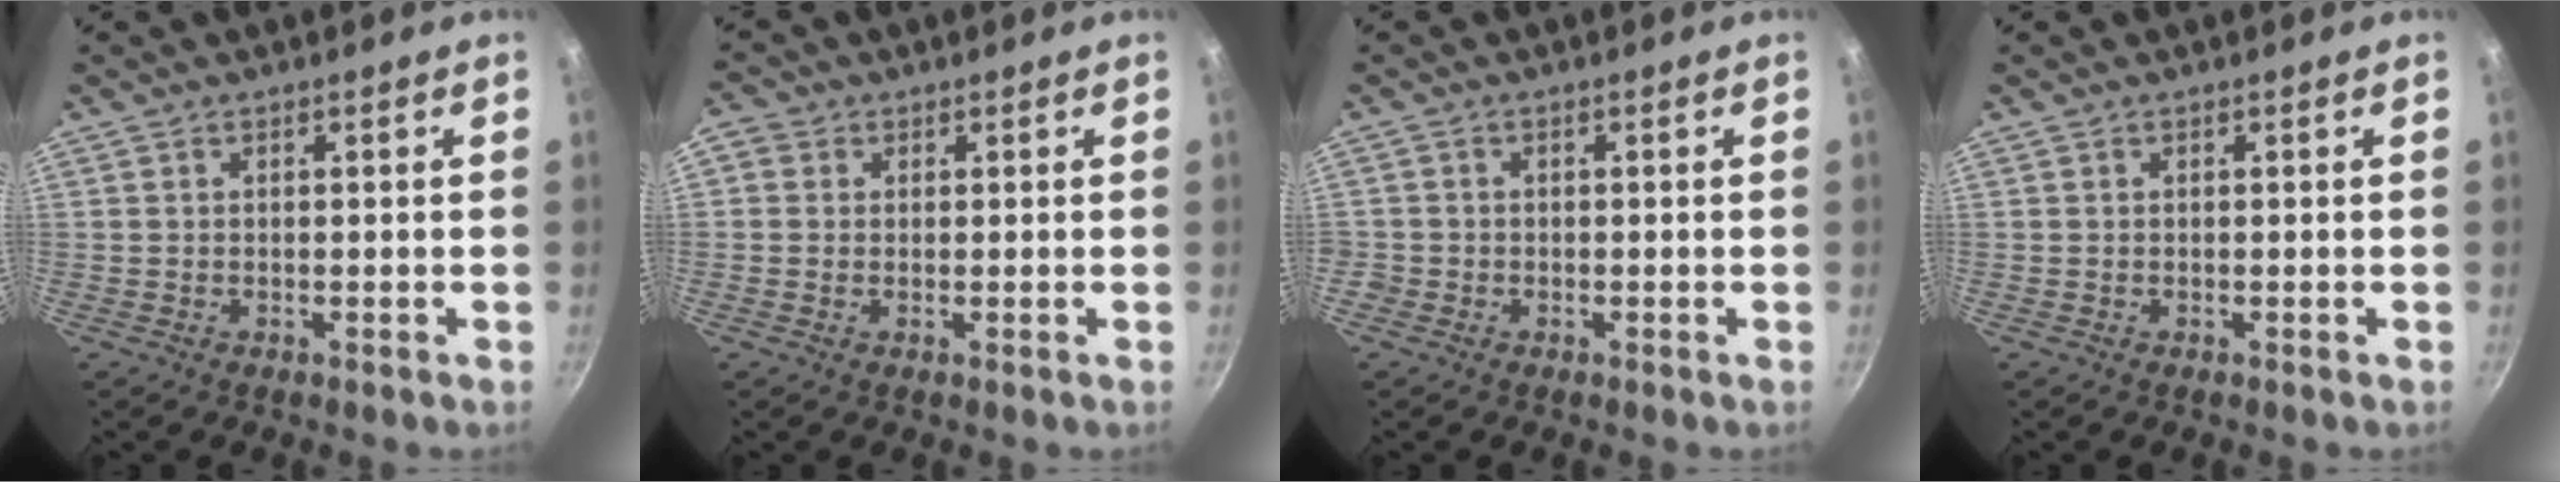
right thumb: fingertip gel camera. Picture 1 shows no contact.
{"total": 2.5, "force": [0.4, 2.3, 0.8], "torque": [-0.004, 0.002, -0.003]}
{"total": 1.1, "force": [-0.6, 0.9, 0.1], "torque": [-0.004, 0.002, -0.014]}
{"total": 0.0}